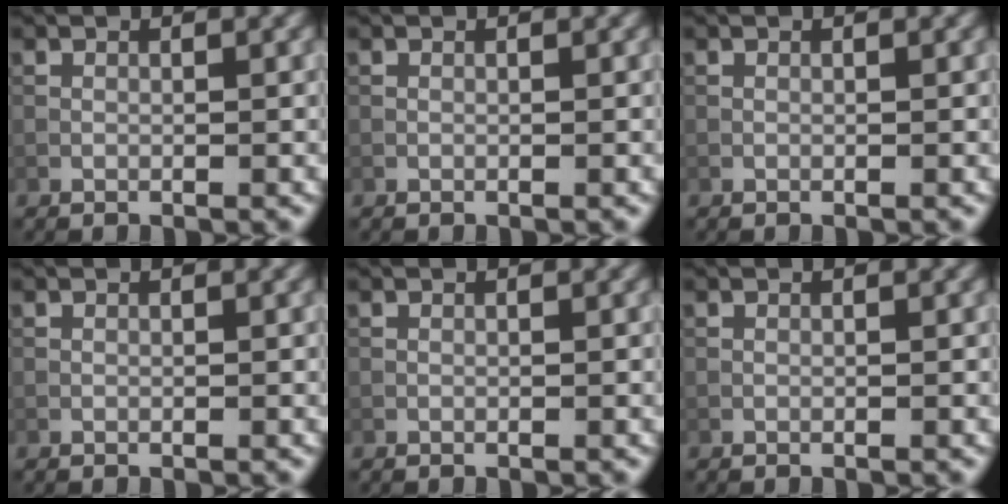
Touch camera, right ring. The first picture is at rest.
{"total": 0.0}
{"total": 0.0}
{"total": 0.0}
{"total": 0.0}
{"total": 0.0}